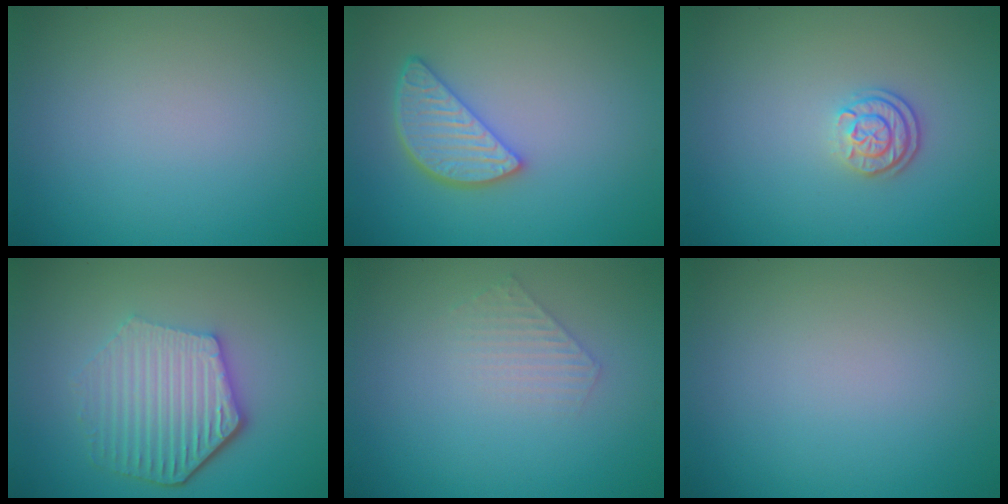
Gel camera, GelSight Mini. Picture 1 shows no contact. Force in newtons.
{"total": 3.7, "press": 3.2, "slide": 1.9}
{"total": 2.5, "press": 2.0, "slide": 1.5}
{"total": 6.1, "press": 4.6, "slide": 4.0}
{"total": 1.5, "press": 1.5, "slide": 0.3}
{"total": 0.0}